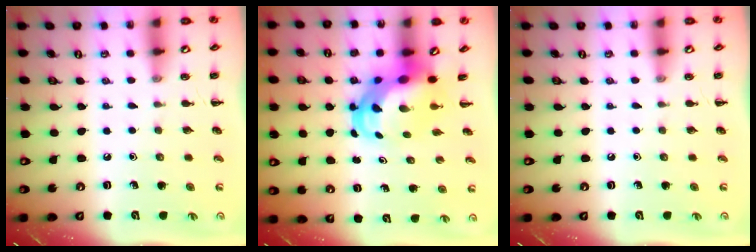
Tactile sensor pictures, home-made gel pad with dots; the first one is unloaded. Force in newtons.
{"total": 6.0, "press": 5.8, "slide": 1.6}
{"total": 0.0}